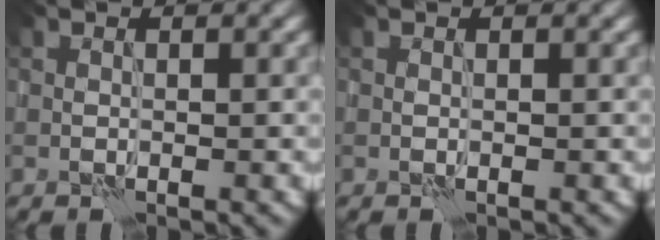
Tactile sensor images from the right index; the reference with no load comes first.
{"total": 0.0}